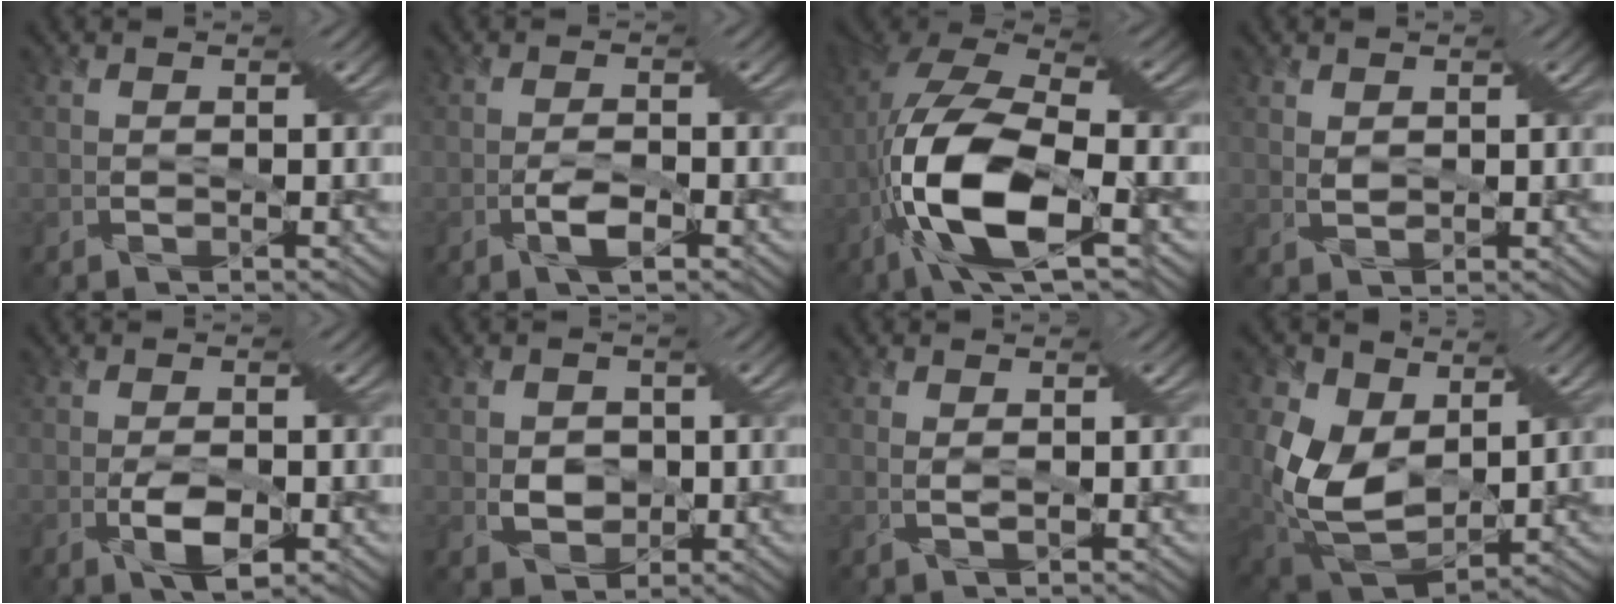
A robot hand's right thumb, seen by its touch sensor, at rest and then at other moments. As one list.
[{"total": 3.0, "force": [-1.4, 0.3, 2.6], "torque": [-0.059, 0.001, -0.025]}, {"total": 15.0, "force": [-4.5, 5.2, 13.3], "torque": [-0.298, -0.009, -0.085]}, {"total": 1.3, "force": [0.8, 0.5, 0.9], "torque": [-0.035, -0.003, 0.016]}, {"total": 4.3, "force": [-1.3, 1.5, 3.8], "torque": [-0.080, -0.008, -0.021]}, {"total": 3.2, "force": [0.1, 2.6, 1.9], "torque": [-0.055, -0.003, -0.005]}, {"total": 1.5, "force": [0.3, 0.4, 1.5], "torque": [-0.032, -0.002, 0.009]}, {"total": 12.7, "force": [2.3, 8.6, 9.0], "torque": [-0.229, -0.015, 0.056]}]